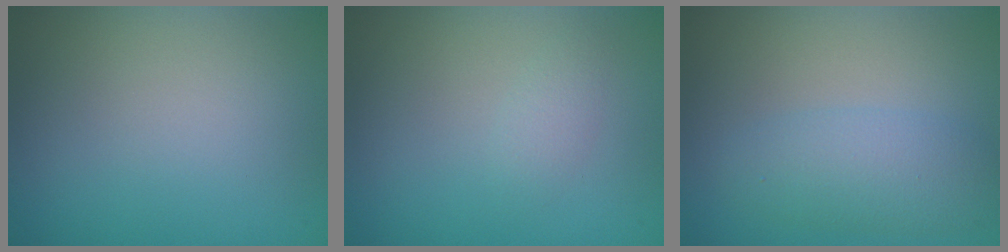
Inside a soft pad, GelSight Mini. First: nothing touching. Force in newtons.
{"total": 1.1, "press": 1.1, "slide": 0.0}
{"total": 3.7, "press": 3.6, "slide": 0.2}